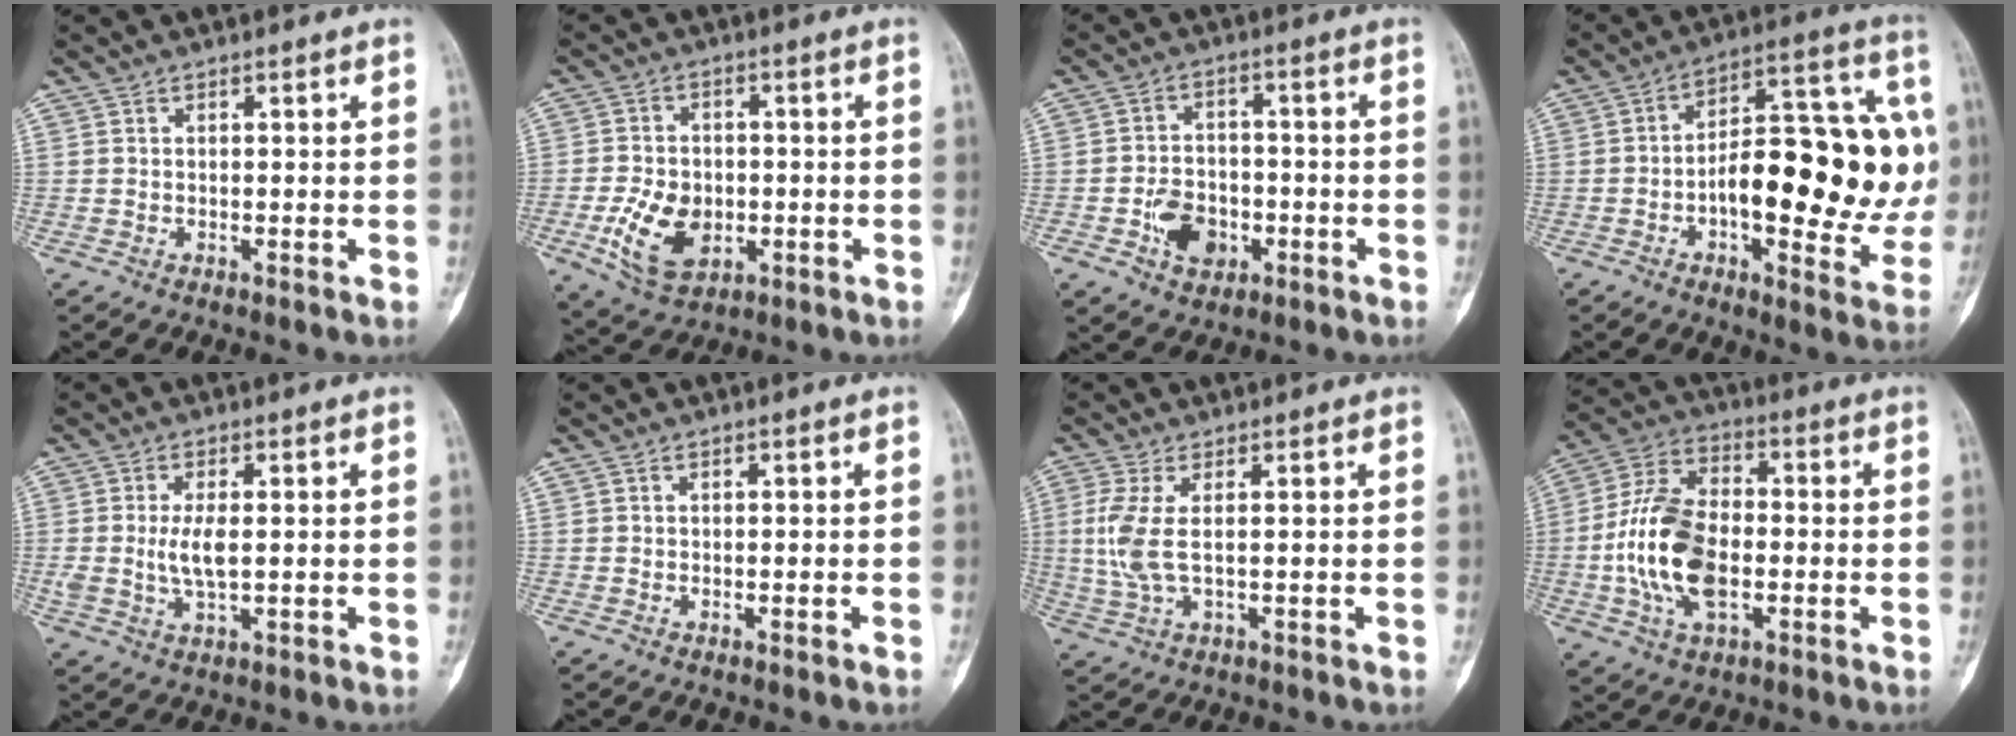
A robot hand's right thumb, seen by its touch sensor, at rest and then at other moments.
{"total": 10.3, "force": [-2.6, 7.0, 7.1], "torque": [-0.111, 0.002, -0.037]}
{"total": 7.7, "force": [-2.8, 5.5, 4.5], "torque": [-0.050, 0.019, -0.044]}
{"total": 23.8, "force": [-0.9, 9.8, 21.7], "torque": [-0.287, 0.030, -0.015]}
{"total": 5.0, "force": [0.3, 1.9, 4.6], "torque": [-0.097, -0.010, 0.010]}
{"total": 0.0}
{"total": 6.0, "force": [0.7, 1.9, 5.7], "torque": [-0.161, -0.004, 0.020]}
{"total": 15.8, "force": [-2.3, 9.1, 12.7], "torque": [-0.245, 0.023, -0.043]}